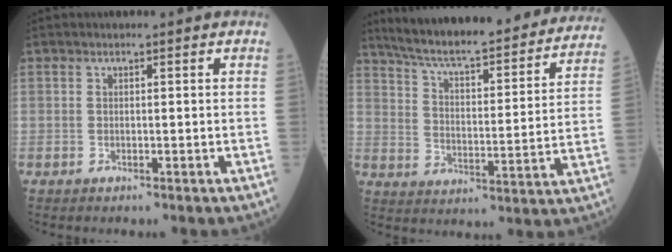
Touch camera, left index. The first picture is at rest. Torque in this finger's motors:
{"motor_torque": [0.33, -0.65, 0.32, 0.06]}